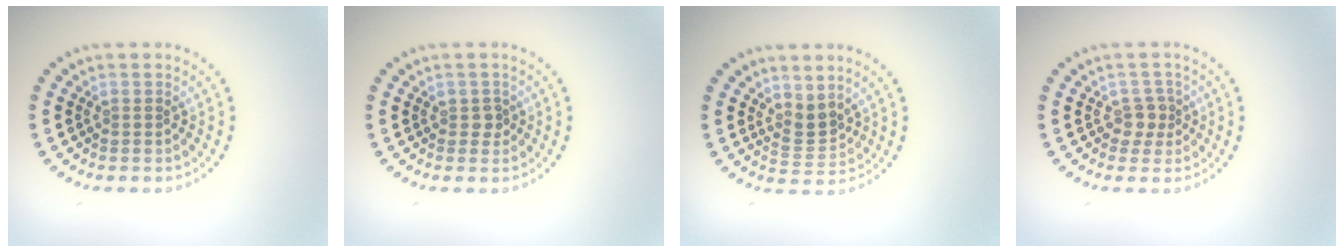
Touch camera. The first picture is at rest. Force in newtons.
{"total": 0.9, "press": 0.8, "slide": 0.3}
{"total": 2.3, "press": 1.6, "slide": 1.6}
{"total": 1.7, "press": 1.4, "slide": 1.0}